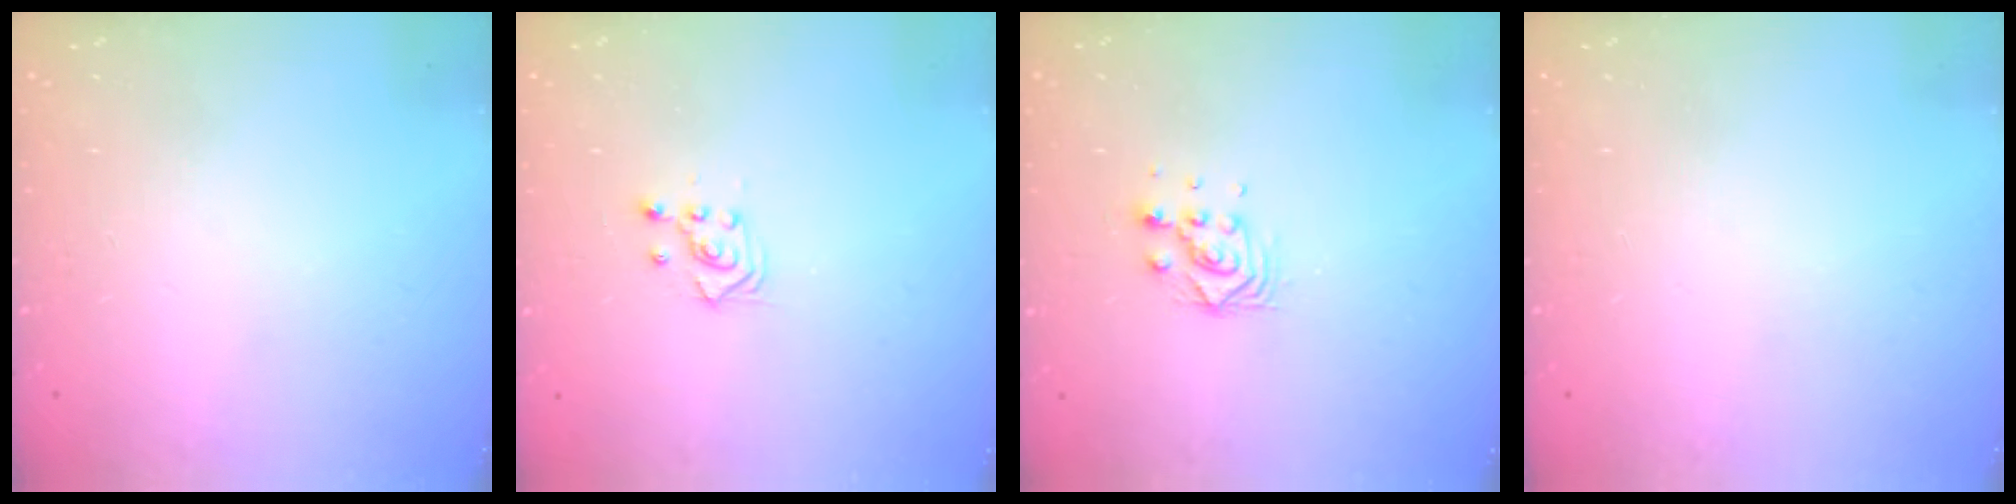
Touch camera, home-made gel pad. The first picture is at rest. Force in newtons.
{"total": 2.4, "press": 2.2, "slide": 0.8}
{"total": 6.1, "press": 6.1, "slide": 0.2}
{"total": 0.0}